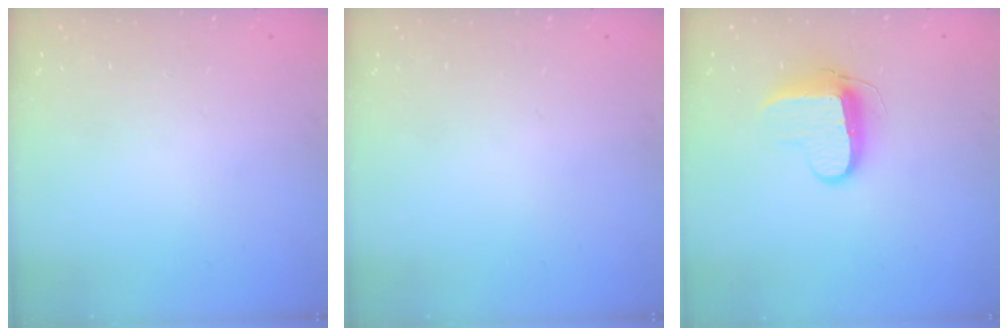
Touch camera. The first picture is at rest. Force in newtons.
{"total": 0.0}
{"total": 9.9, "press": 9.8, "slide": 0.5}